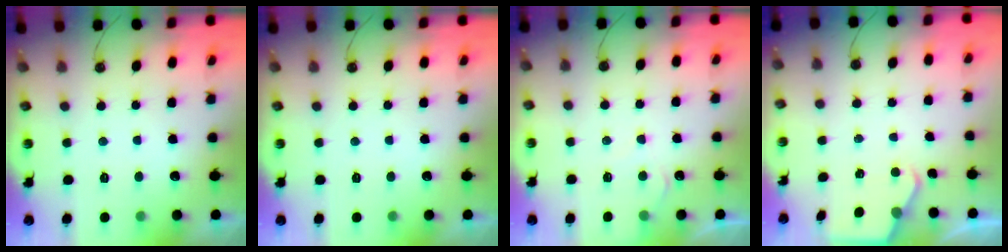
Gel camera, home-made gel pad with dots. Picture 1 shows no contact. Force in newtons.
{"total": 0.0}
{"total": 5.6, "press": 5.6, "slide": 0.7}
{"total": 3.0, "press": 2.9, "slide": 0.5}